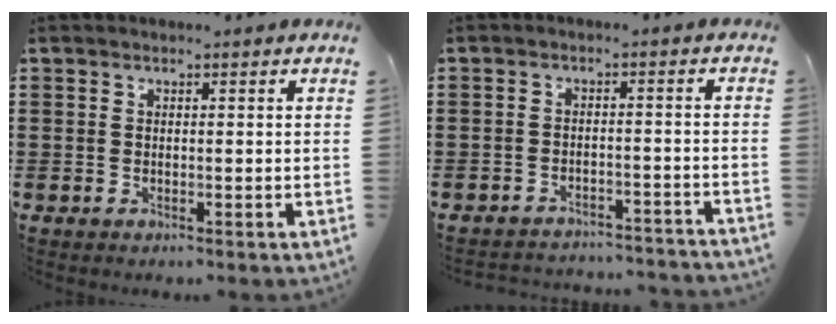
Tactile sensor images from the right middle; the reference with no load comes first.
{"total": 2.9, "force": [-2.9, 0.1, 0.1], "torque": [-0.008, -0.001, -0.061]}